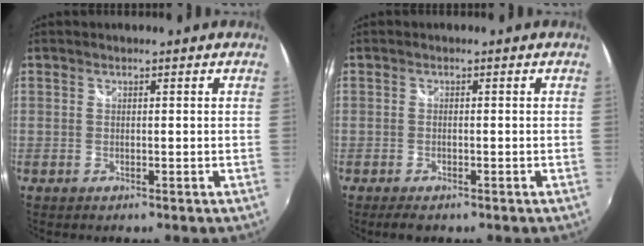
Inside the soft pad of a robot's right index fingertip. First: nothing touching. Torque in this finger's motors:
{"motor_torque": [0.22, 0.13, 0.06, 0.01]}